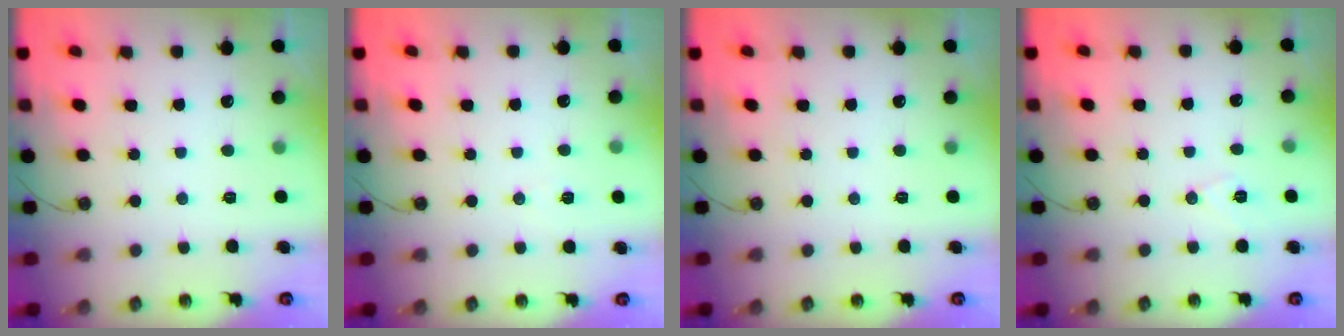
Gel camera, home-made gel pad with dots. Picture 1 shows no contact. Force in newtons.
{"total": 5.5, "press": 3.3, "slide": 4.4}
{"total": 0.0}
{"total": 7.5, "press": 6.1, "slide": 4.4}